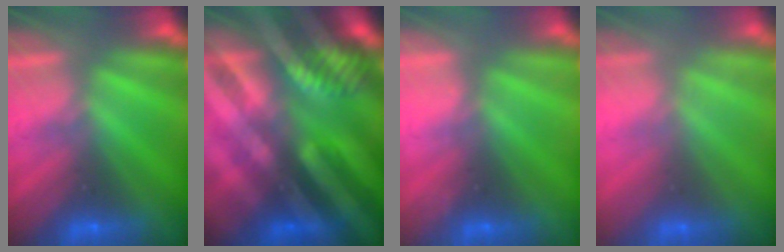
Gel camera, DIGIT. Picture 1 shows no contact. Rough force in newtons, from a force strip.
{"total": 7.1}
{"total": 2.2}
{"total": 2.5}